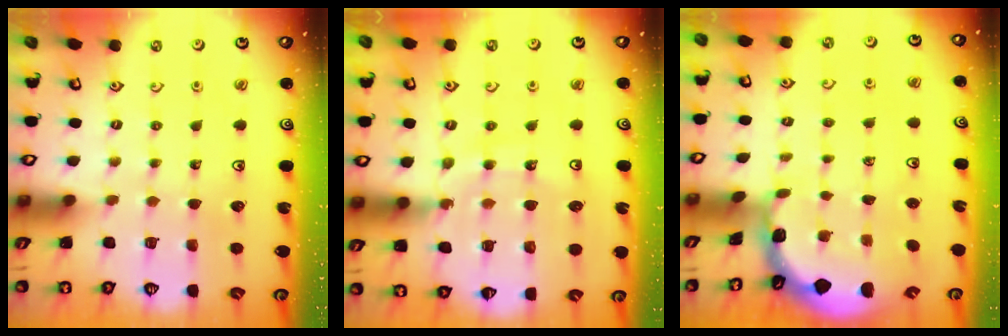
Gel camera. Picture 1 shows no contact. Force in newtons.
{"total": 12.4, "press": 12.2, "slide": 2.1}
{"total": 1.3, "press": 1.3, "slide": 0.1}